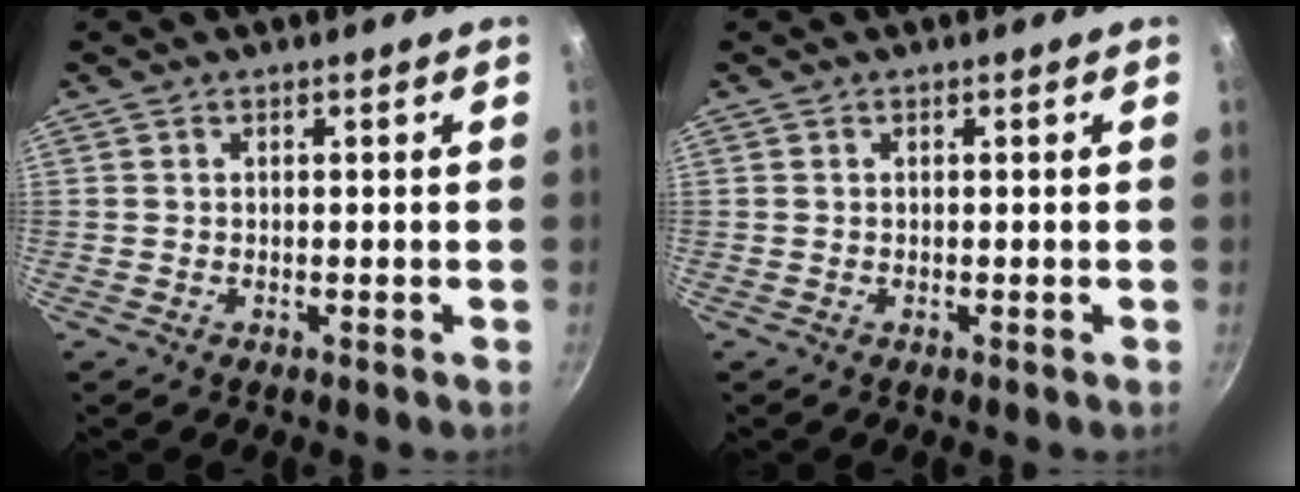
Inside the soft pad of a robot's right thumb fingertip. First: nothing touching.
{"total": 0.0}